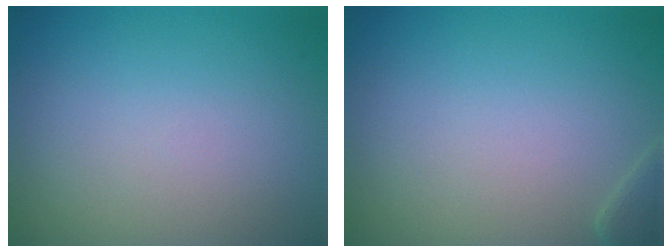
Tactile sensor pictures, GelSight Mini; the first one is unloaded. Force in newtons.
{"total": 1.2, "press": 1.2, "slide": 0.1}